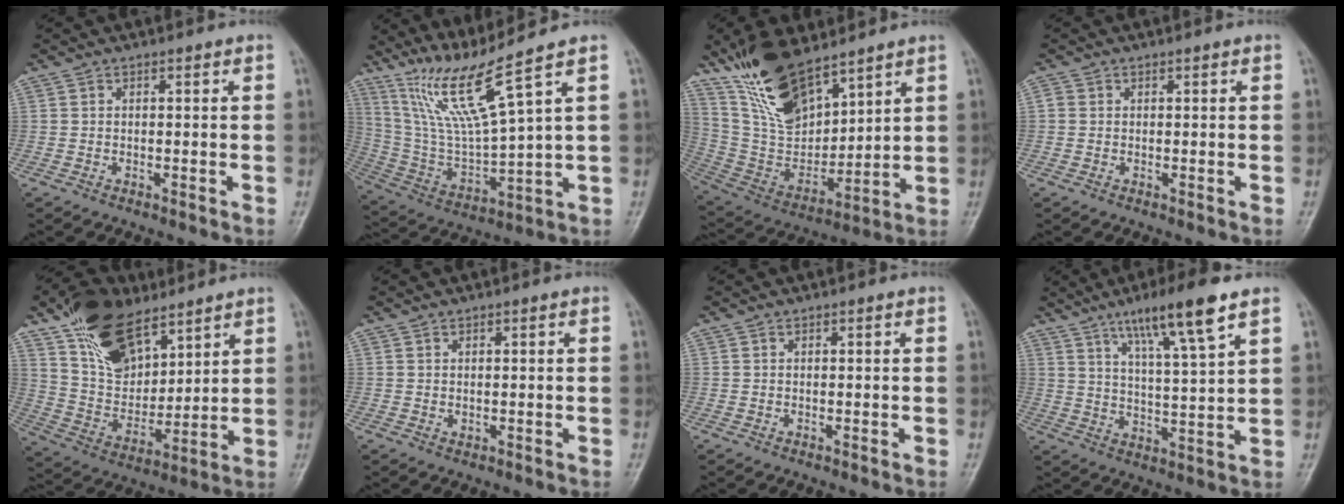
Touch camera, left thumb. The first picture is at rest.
{"total": 12.9, "force": [9.3, -1.3, 8.9], "torque": [-0.172, -0.062, 0.194]}
{"total": 17.1, "force": [12.1, 7.1, 9.8], "torque": [-0.141, -0.067, 0.245]}
{"total": 0.8, "force": [0.1, 0.7, 0.3], "torque": [-0.001, 0.001, -0.002]}
{"total": 18.1, "force": [11.5, 9.3, 10.4], "torque": [-0.140, -0.051, 0.223]}
{"total": 0.7, "force": [0.4, 0.5, 0.4], "torque": [0.003, -0.005, 0.005]}
{"total": 0.0}
{"total": 12.6, "force": [7.6, 1.1, 10.0], "torque": [-0.167, -0.035, 0.130]}